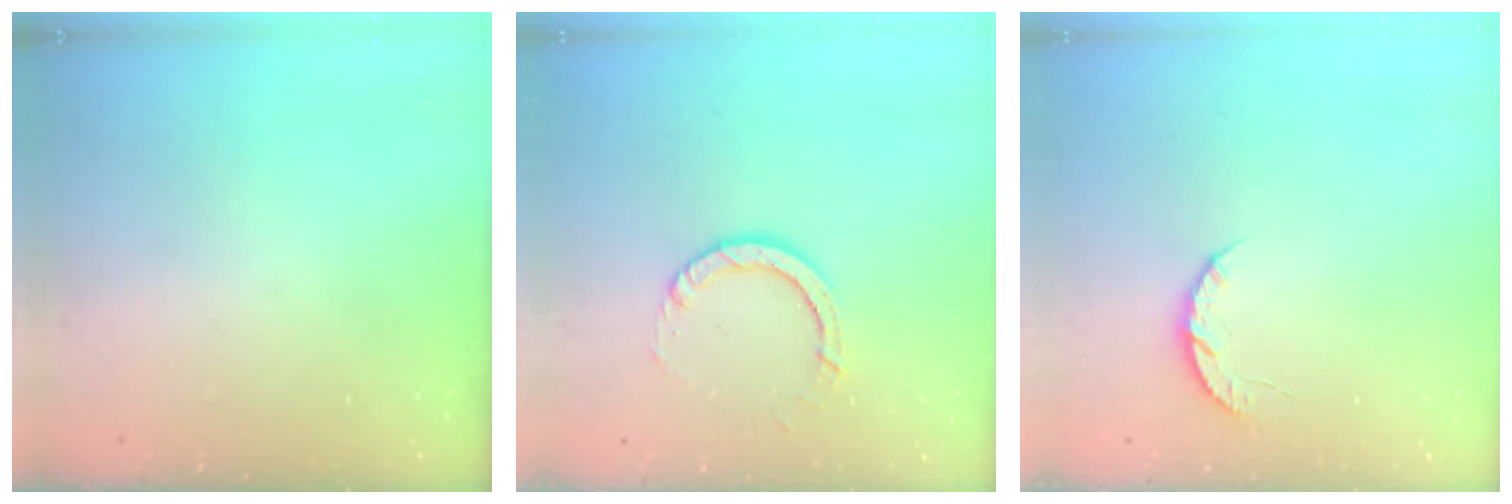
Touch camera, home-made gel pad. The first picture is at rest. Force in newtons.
{"total": 5.6, "press": 5.6, "slide": 0.4}
{"total": 5.0, "press": 4.9, "slide": 0.6}